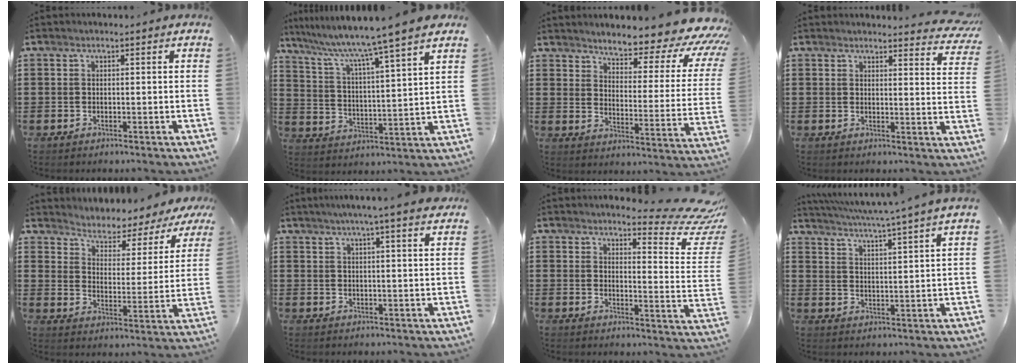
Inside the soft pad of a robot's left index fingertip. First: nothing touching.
{"total": 7.5, "force": [6.2, -1.8, 3.8], "torque": [-0.100, -0.055, 0.094]}
{"total": 6.8, "force": [5.8, 0.9, 3.4], "torque": [-0.068, -0.055, 0.090]}
{"total": 3.3, "force": [3.2, 0.1, 1.0], "torque": [-0.013, -0.019, 0.056]}
{"total": 3.3, "force": [3.2, 0.7, -0.2], "torque": [-0.023, -0.034, 0.046]}
{"total": 4.3, "force": [3.3, -0.7, 2.5], "torque": [-0.051, -0.011, 0.056]}
{"total": 6.9, "force": [5.7, 1.0, 3.7], "torque": [-0.054, -0.048, 0.093]}
{"total": 4.0, "force": [3.4, -1.5, 1.6], "torque": [-0.046, -0.032, 0.051]}